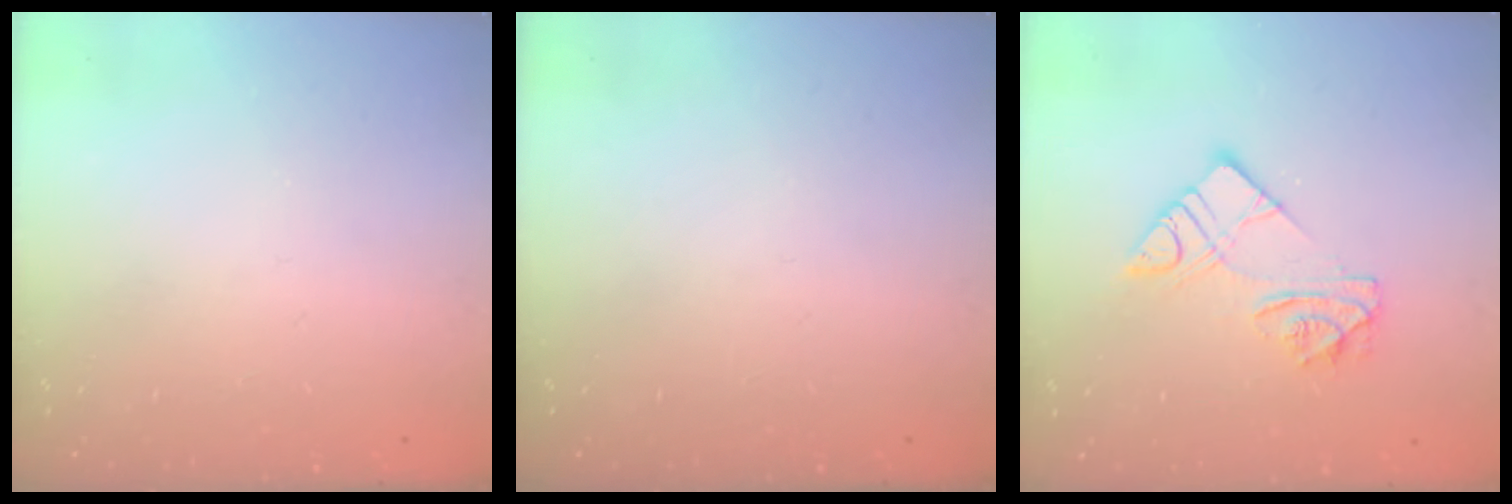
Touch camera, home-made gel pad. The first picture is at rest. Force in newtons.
{"total": 0.0}
{"total": 10.9, "press": 10.8, "slide": 0.9}